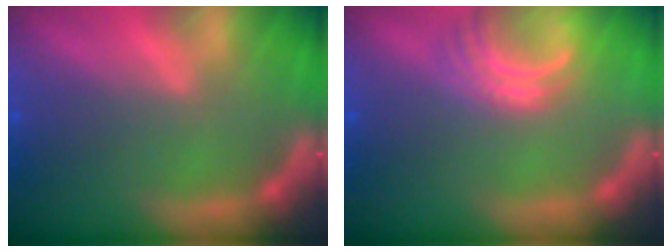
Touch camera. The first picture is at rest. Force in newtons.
{"total": 4.0}